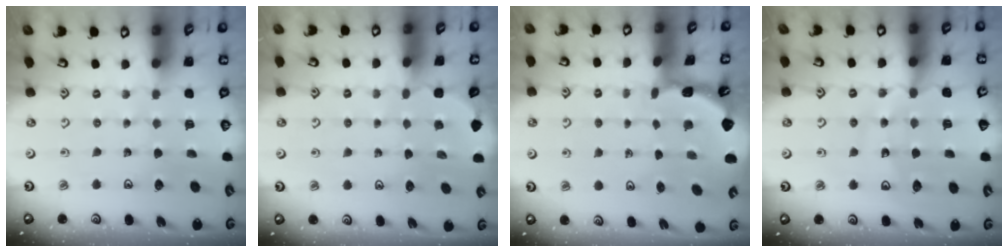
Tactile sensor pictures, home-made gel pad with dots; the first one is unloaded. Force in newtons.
{"total": 0.9, "press": 0.9, "slide": 0.1}
{"total": 1.7, "press": 1.7, "slide": 0.1}
{"total": 12.8, "press": 12.6, "slide": 2.4}